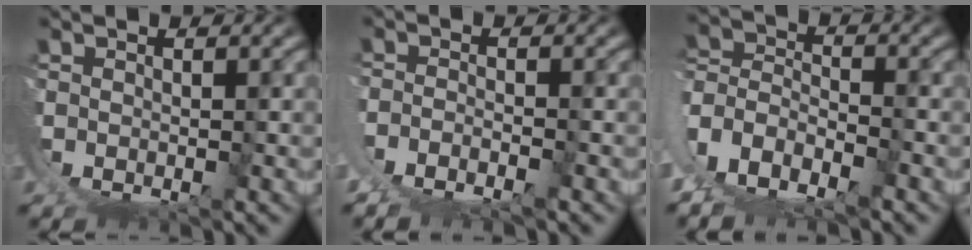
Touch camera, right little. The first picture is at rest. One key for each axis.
{"total": 3.7, "fx": -0.7, "fy": 2.9, "fz": 2.1, "tx": -0.048, "ty": -0.011, "tz": -0.012}
{"total": 10.1, "fx": 1.2, "fy": 8.9, "fz": 4.7, "tx": -0.144, "ty": -0.031, "tz": 0.011}